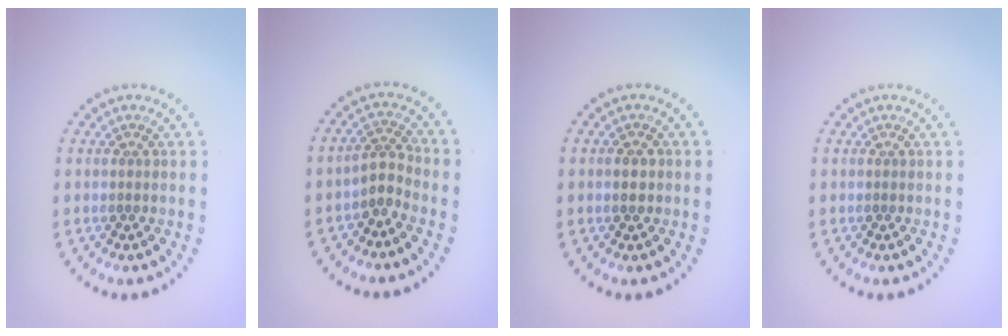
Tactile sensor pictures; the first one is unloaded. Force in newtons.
{"total": 2.1, "press": 1.5, "slide": 1.5}
{"total": 0.9, "press": 0.9, "slide": 0.0}
{"total": 0.0}